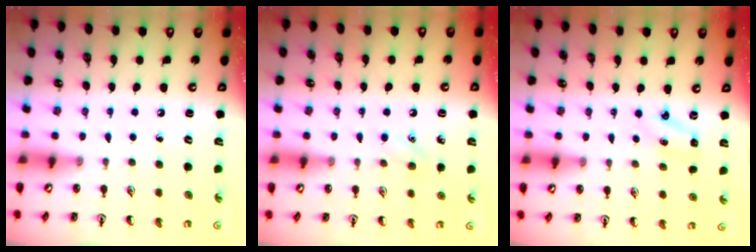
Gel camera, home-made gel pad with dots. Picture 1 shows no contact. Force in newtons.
{"total": 5.4, "press": 5.1, "slide": 1.6}
{"total": 2.9, "press": 2.7, "slide": 0.9}